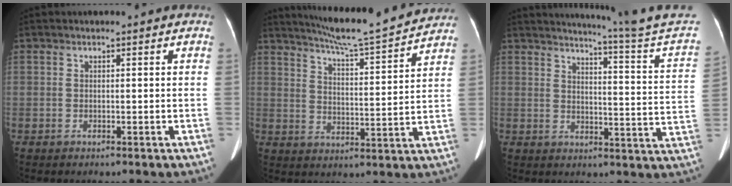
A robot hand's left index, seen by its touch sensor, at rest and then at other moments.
{"total": 14.7, "force": [13.6, -0.6, 5.5], "torque": [-0.098, -0.005, 0.196]}
{"total": 15.6, "force": [14.4, -3.5, 4.9], "torque": [-0.085, -0.099, 0.170]}